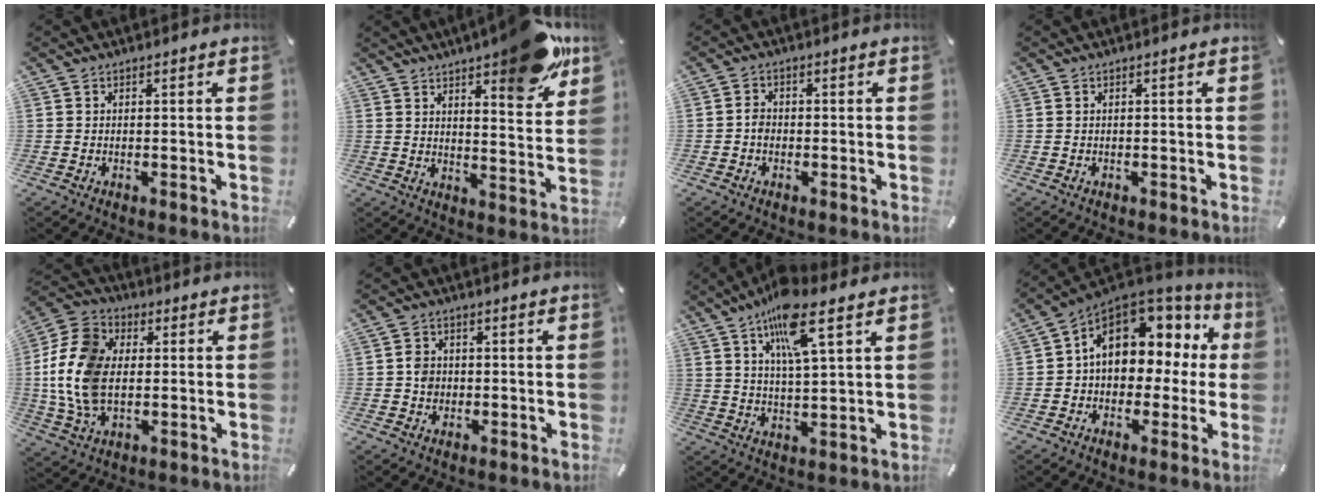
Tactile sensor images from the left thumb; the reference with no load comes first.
{"total": 13.3, "force": [9.6, 3.9, 8.3], "torque": [-0.098, -0.069, 0.158]}
{"total": 2.2, "force": [-0.6, 1.7, 1.3], "torque": [-0.024, 0.005, -0.012]}
{"total": 0.0}
{"total": 15.6, "force": [-0.3, 11.3, 10.8], "torque": [-0.258, 0.010, -0.007]}
{"total": 3.7, "force": [-0.4, 3.3, 1.5], "torque": [-0.020, 0.004, -0.010]}
{"total": 12.8, "force": [7.7, 3.0, 9.7], "torque": [-0.173, -0.022, 0.129]}
{"total": 13.2, "force": [4.1, 9.8, 7.8], "torque": [-0.120, -0.018, 0.078]}